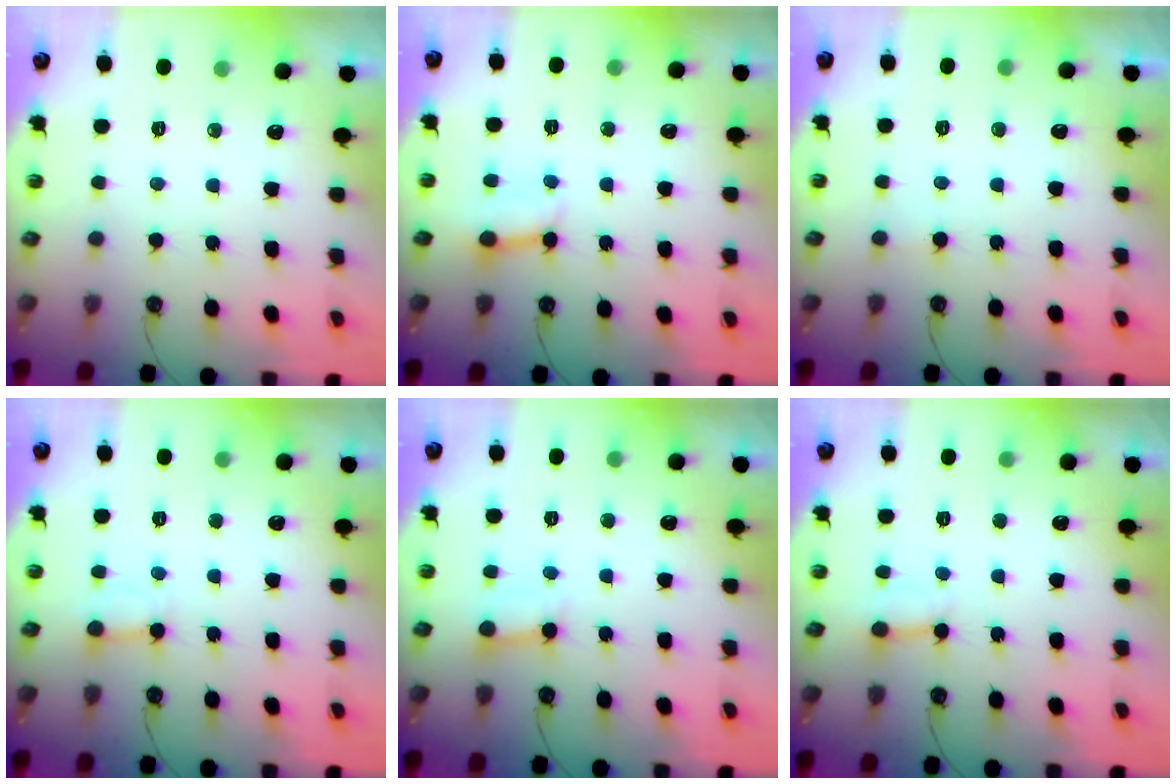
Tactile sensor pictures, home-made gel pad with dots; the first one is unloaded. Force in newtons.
{"total": 4.1, "press": 4.1, "slide": 0.5}
{"total": 4.1, "press": 4.1, "slide": 0.3}
{"total": 2.7, "press": 2.7, "slide": 0.5}
{"total": 2.7, "press": 2.7, "slide": 0.2}
{"total": 2.7, "press": 2.6, "slide": 0.6}